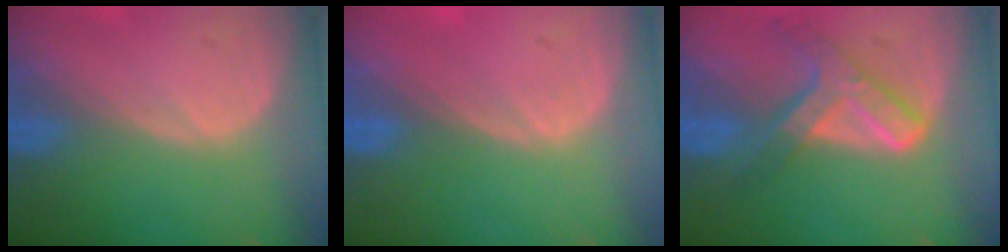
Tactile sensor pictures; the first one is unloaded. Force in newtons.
{"total": 0.5, "press": 0.1, "slide": 0.5}
{"total": 7.2, "press": 6.1, "slide": 3.8}